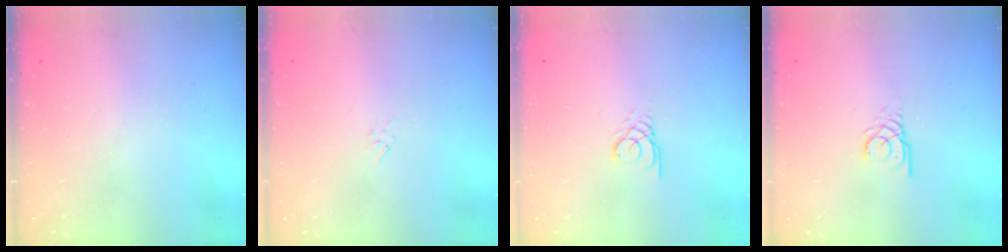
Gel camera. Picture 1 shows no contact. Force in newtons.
{"total": 2.3, "press": 2.2, "slide": 0.6}
{"total": 2.3, "press": 2.3, "slide": 0.2}
{"total": 2.9, "press": 2.9, "slide": 0.2}